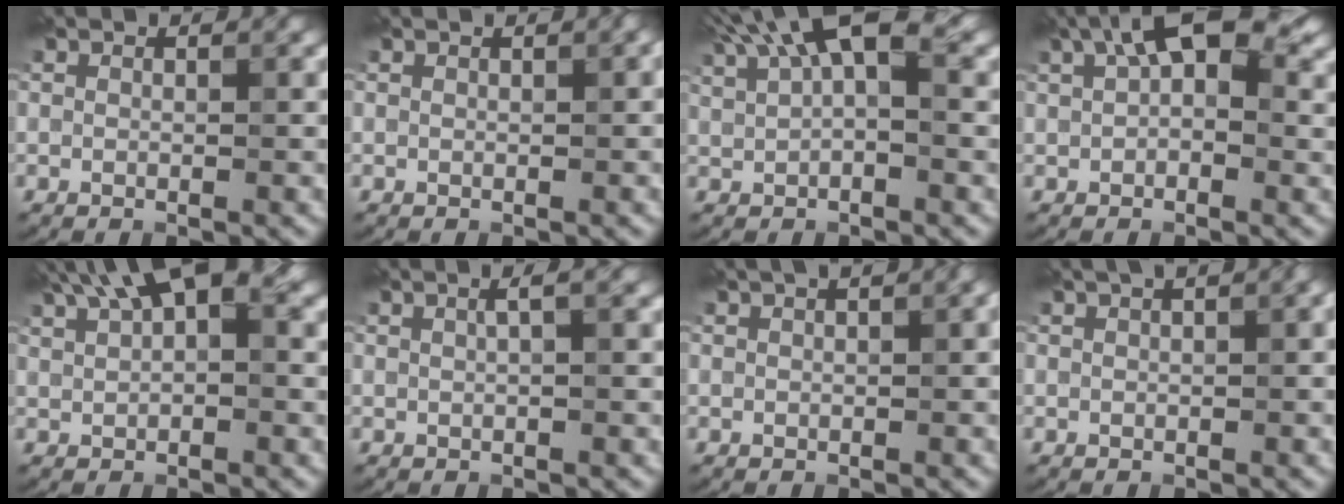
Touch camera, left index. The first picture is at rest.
{"total": 0.6, "force": [0.4, 0.0, 0.5], "torque": [-0.003, 0.007, 0.006]}
{"total": 6.7, "force": [3.3, 2.3, 5.3], "torque": [-0.089, 0.018, 0.053]}
{"total": 7.1, "force": [2.8, 3.6, 5.4], "torque": [-0.079, 0.016, 0.033]}
{"total": 6.6, "force": [3.4, 2.5, 5.1], "torque": [-0.084, 0.024, 0.055]}
{"total": 1.9, "force": [0.6, 0.5, 1.7], "torque": [-0.024, 0.010, 0.002]}
{"total": 2.2, "force": [0.9, 0.6, 2.0], "torque": [-0.021, 0.008, 0.013]}
{"total": 2.7, "force": [1.1, 0.8, 2.3], "torque": [-0.025, 0.009, 0.017]}